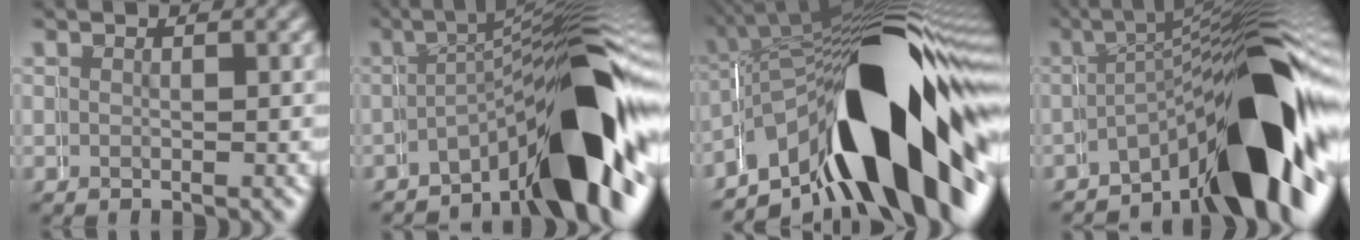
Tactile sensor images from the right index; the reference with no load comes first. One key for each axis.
{"total": 11.9, "fx": -4.3, "fy": 3.2, "fz": 10.7, "tx": -0.150, "ty": 0.011, "tz": -0.060}
{"total": 20.8, "fx": -3.5, "fy": 9.6, "fz": 18.2, "tx": -0.255, "ty": 0.021, "tz": -0.055}
{"total": 13.5, "fx": -4.6, "fy": 4.1, "fz": 12.1, "tx": -0.162, "ty": 0.011, "tz": -0.065}